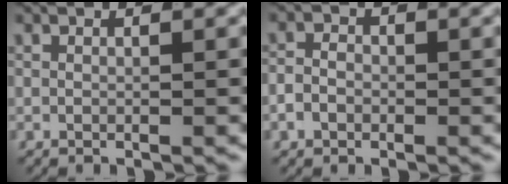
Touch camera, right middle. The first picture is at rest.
{"total": 2.1, "force": [-0.7, 1.7, 1.0], "torque": [-0.018, 0.001, -0.015]}